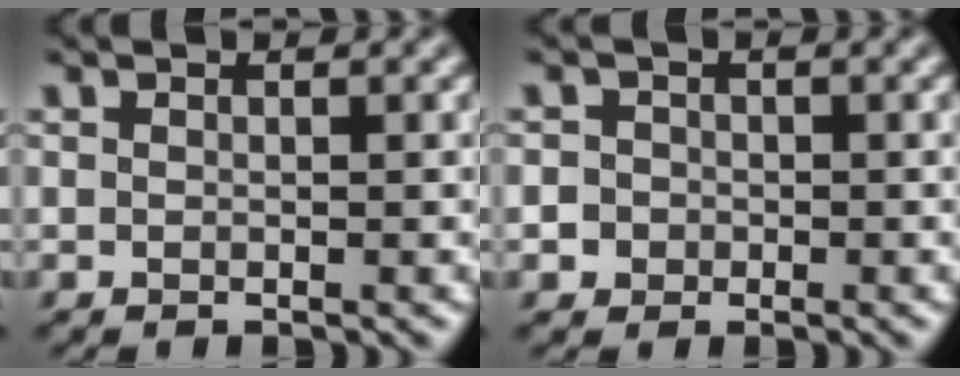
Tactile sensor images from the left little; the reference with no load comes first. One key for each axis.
{"total": 2.9, "fx": -0.5, "fy": 2.8, "fz": 0.6, "tx": 0.013, "ty": 0.023, "tz": -0.024}